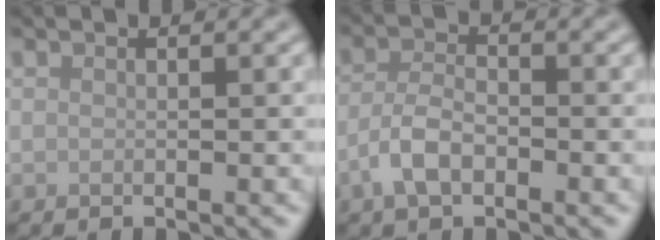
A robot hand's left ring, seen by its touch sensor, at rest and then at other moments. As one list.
[{"total": 3.3, "force": [-1.6, 1.6, 2.3], "torque": [-0.047, 0.003, -0.039]}]